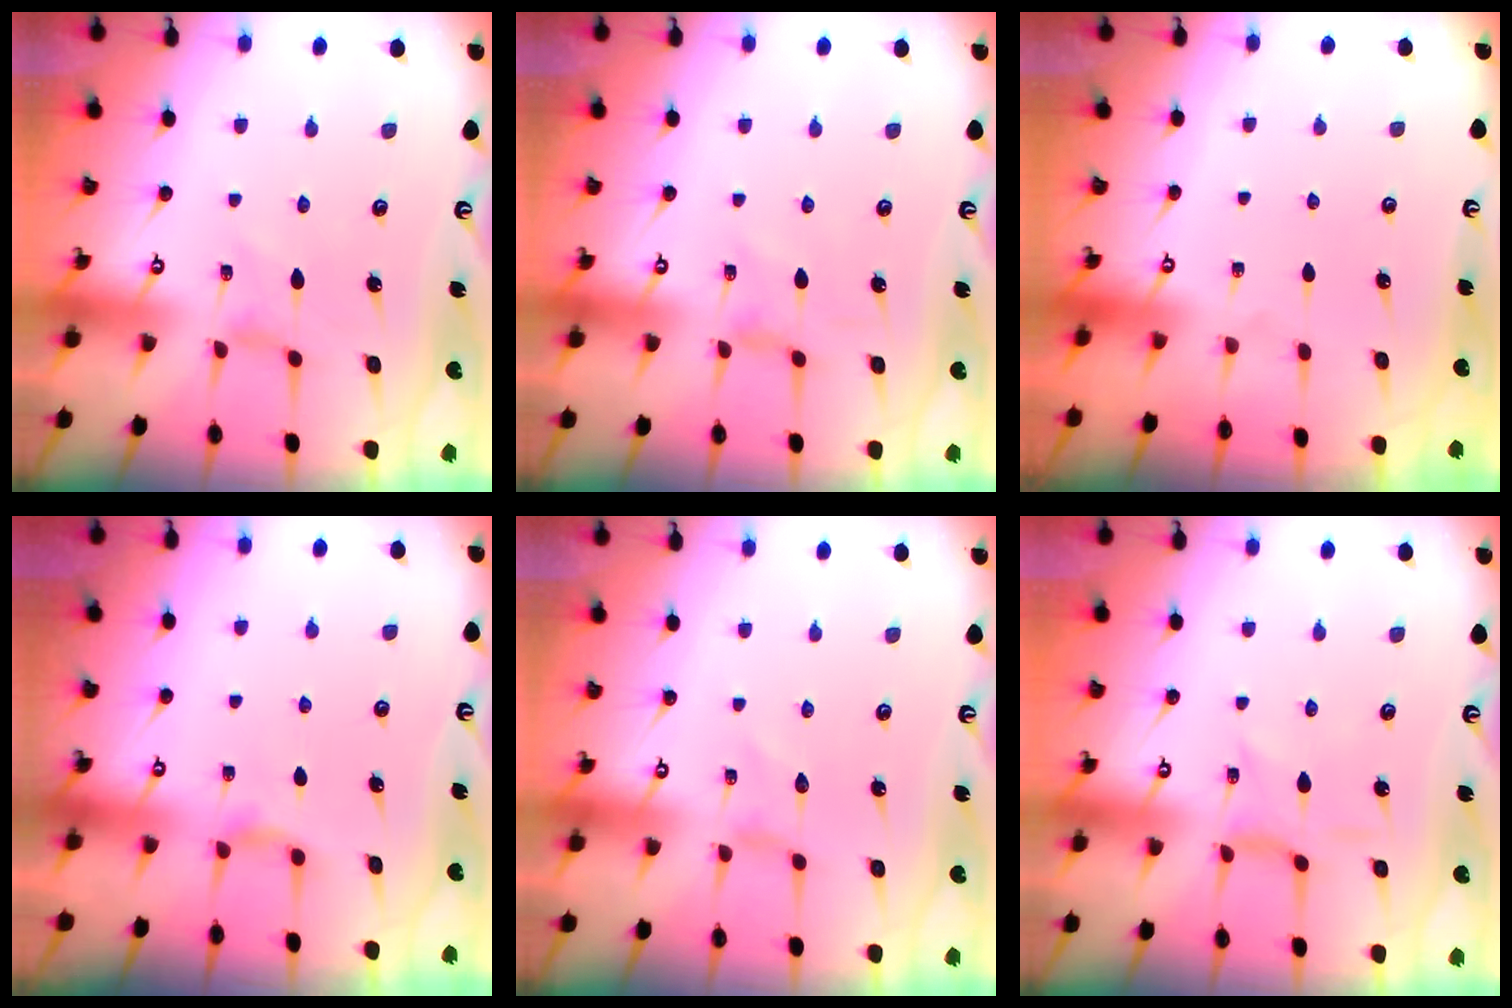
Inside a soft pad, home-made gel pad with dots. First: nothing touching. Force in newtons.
{"total": 1.8, "press": 1.7, "slide": 0.4}
{"total": 0.0}
{"total": 2.6, "press": 2.5, "slide": 0.4}
{"total": 0.0}
{"total": 1.2, "press": 1.2, "slide": 0.2}